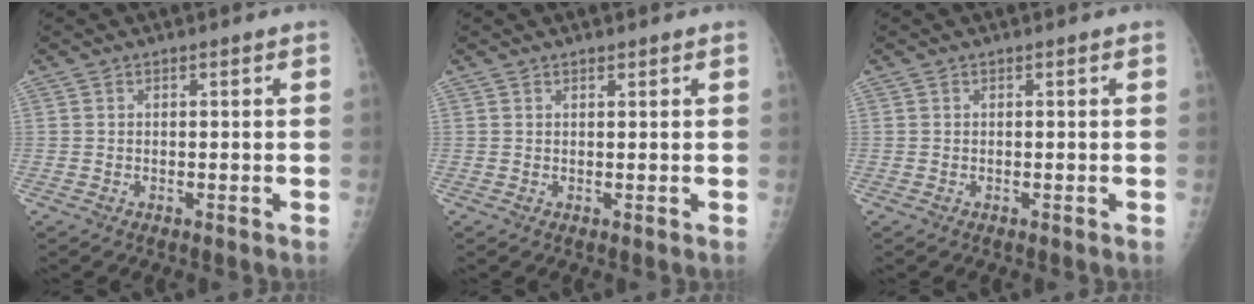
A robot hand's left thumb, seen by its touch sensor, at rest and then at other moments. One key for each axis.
{"total": 0.7, "fx": 0.6, "fy": 0.2, "fz": 0.3, "tx": -0.005, "ty": -0.002, "tz": 0.009}
{"total": 0.0}